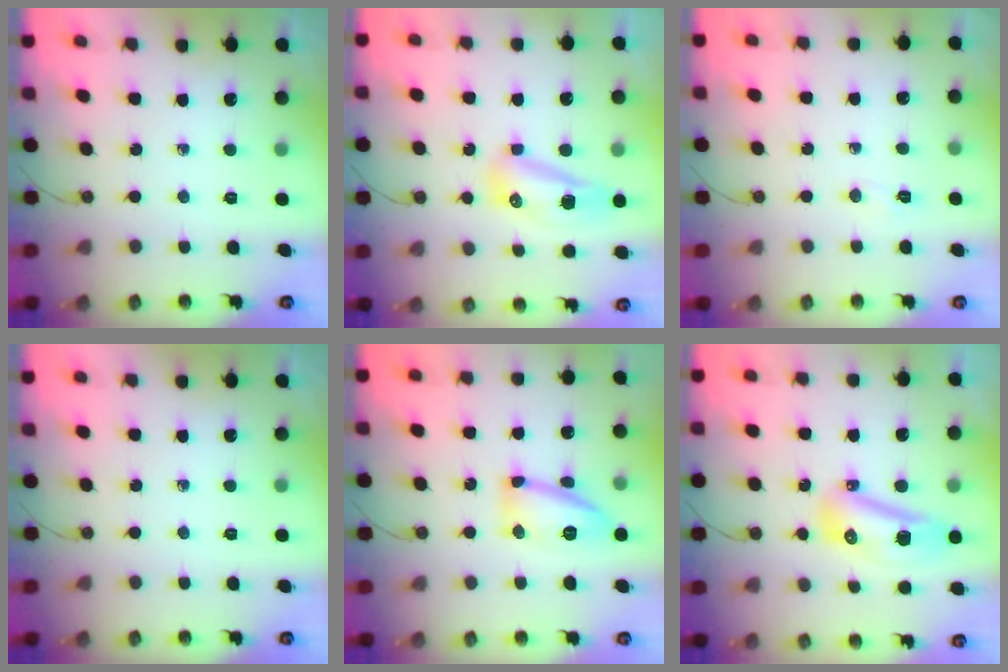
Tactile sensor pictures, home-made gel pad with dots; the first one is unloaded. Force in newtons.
{"total": 14.0, "press": 10.7, "slide": 9.0}
{"total": 4.2, "press": 3.9, "slide": 1.5}
{"total": 0.0}
{"total": 12.7, "press": 12.7, "slide": 1.1}
{"total": 11.0, "press": 11.0, "slide": 0.7}